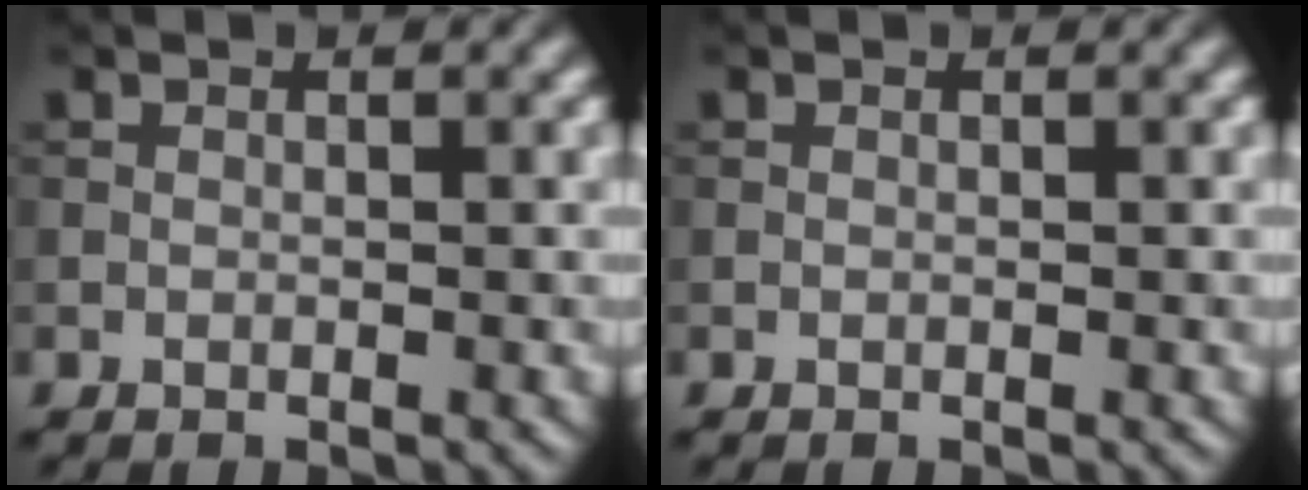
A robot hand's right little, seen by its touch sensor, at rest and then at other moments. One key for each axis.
{"total": 0.0}